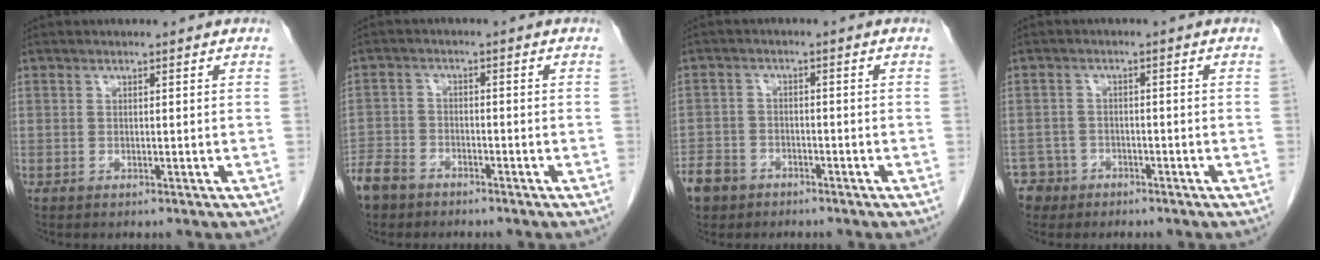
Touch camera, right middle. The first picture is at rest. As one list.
[{"total": 6.1, "force": [-4.9, 3.3, 1.5], "torque": [-0.035, 0.002, -0.093]}, {"total": 6.3, "force": [-4.4, 4.2, 1.4], "torque": [-0.034, 0.007, -0.078]}, {"total": 3.7, "force": [-2.4, 2.7, -0.6], "torque": [0.017, 0.010, -0.044]}]